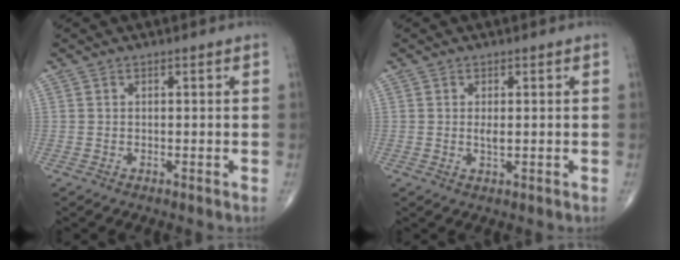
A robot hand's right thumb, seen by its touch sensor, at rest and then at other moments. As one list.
[{"total": 1.6, "force": [0.1, 0.6, 1.5], "torque": [-0.030, -0.004, 0.002]}]